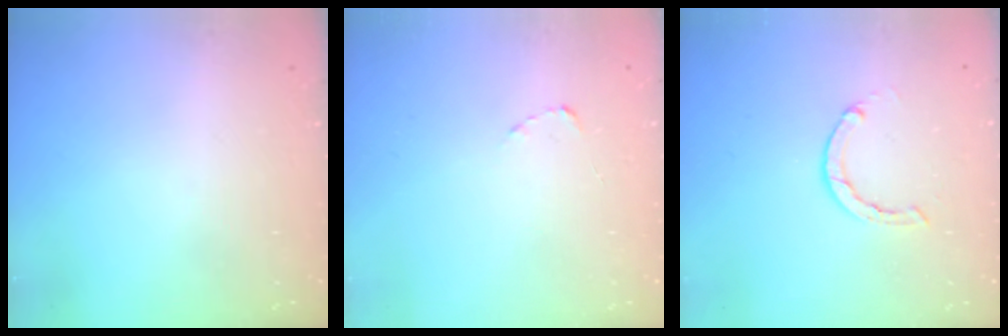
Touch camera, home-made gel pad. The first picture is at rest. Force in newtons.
{"total": 1.8, "press": 1.7, "slide": 0.3}
{"total": 2.1, "press": 2.1, "slide": 0.3}